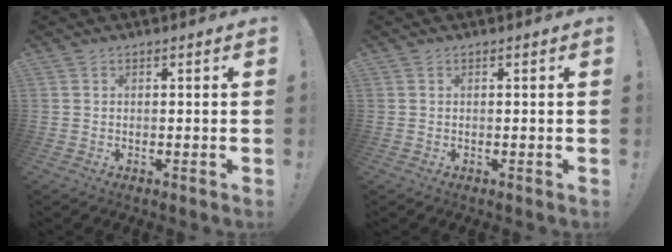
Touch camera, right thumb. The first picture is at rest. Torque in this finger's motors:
{"motor_torque": [0.00, 0.00, 0.00, 0.00, 0.00]}